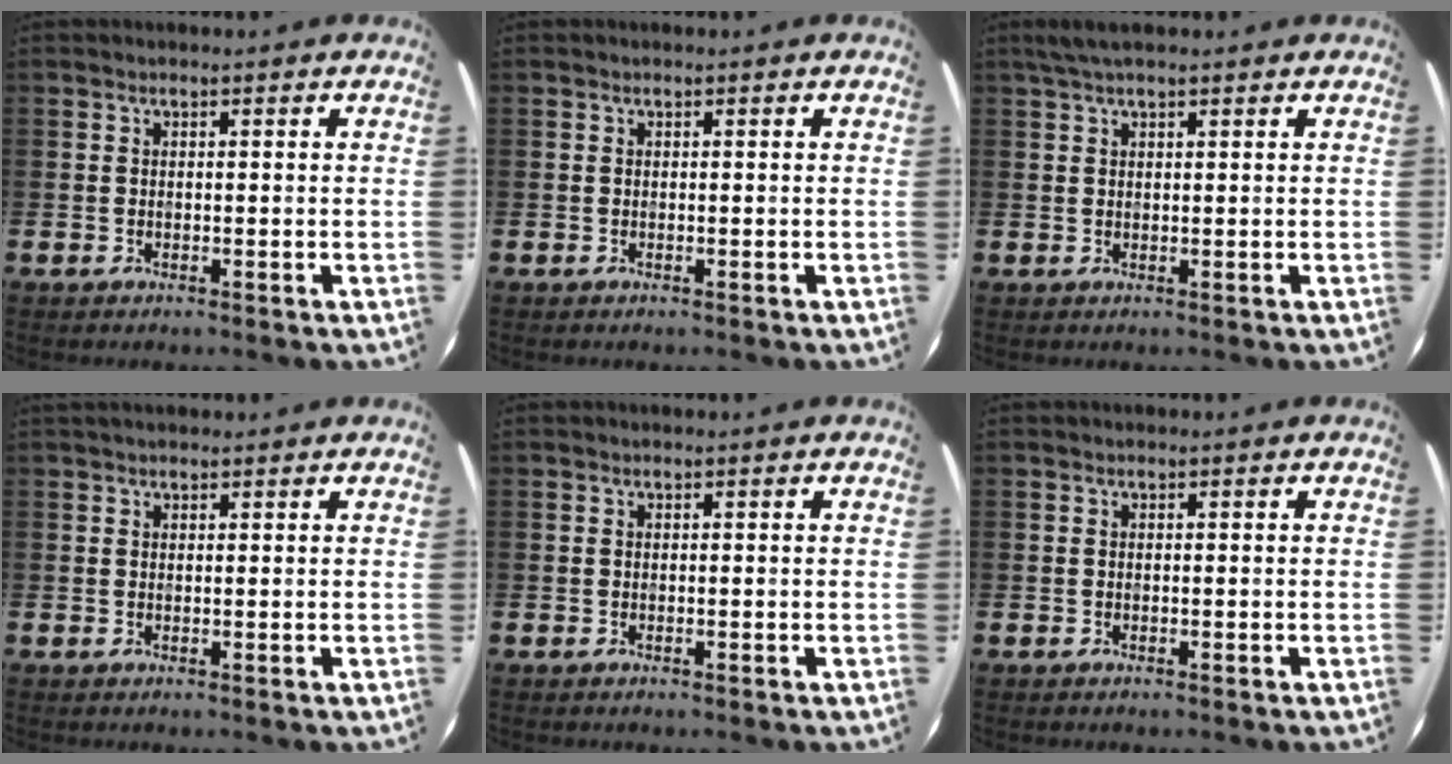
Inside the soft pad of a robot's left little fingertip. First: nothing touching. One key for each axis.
{"total": 0.0}
{"total": 2.2, "fx": 1.7, "fy": 0.5, "fz": 1.3, "tx": -0.029, "ty": 0.005, "tz": 0.031}
{"total": 0.9, "fx": 0.8, "fy": 0.4, "fz": 0.2, "tx": -0.004, "ty": 0.004, "tz": 0.015}
{"total": 0.0}
{"total": 0.0}